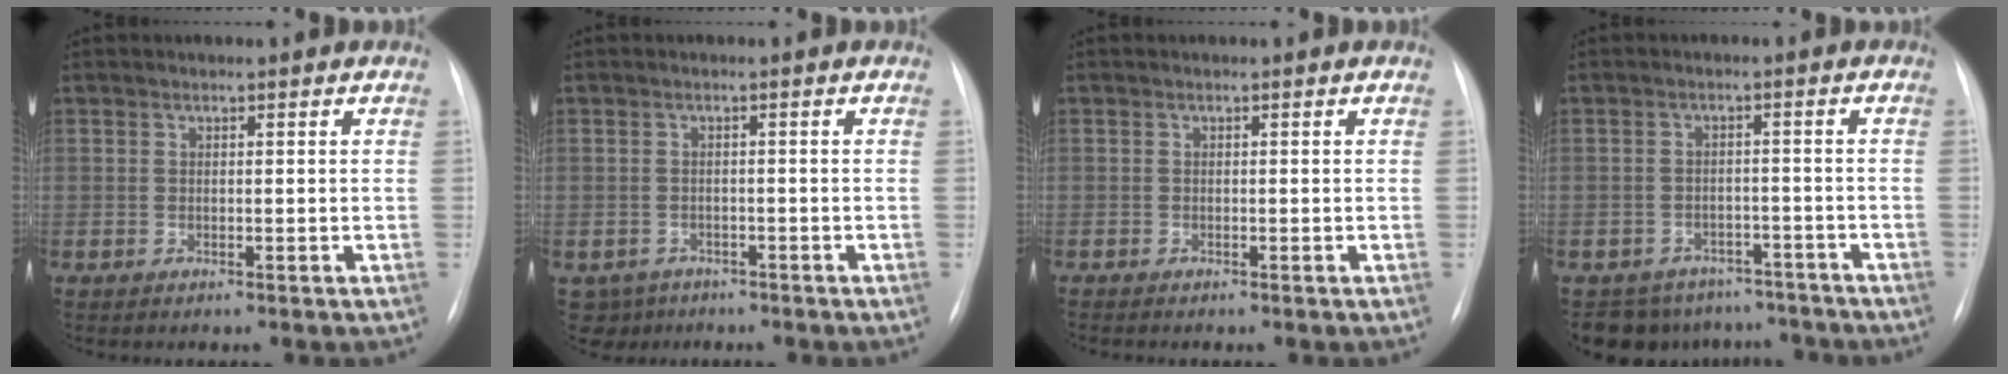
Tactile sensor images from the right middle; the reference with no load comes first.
{"total": 4.2, "force": [-2.9, 3.0, 0.1], "torque": [0.003, 0.004, -0.043]}
{"total": 0.7, "force": [-0.6, 0.2, 0.3], "torque": [-0.005, 0.000, -0.010]}
{"total": 9.8, "force": [-8.2, 5.2, 0.6], "torque": [-0.002, 0.018, -0.099]}